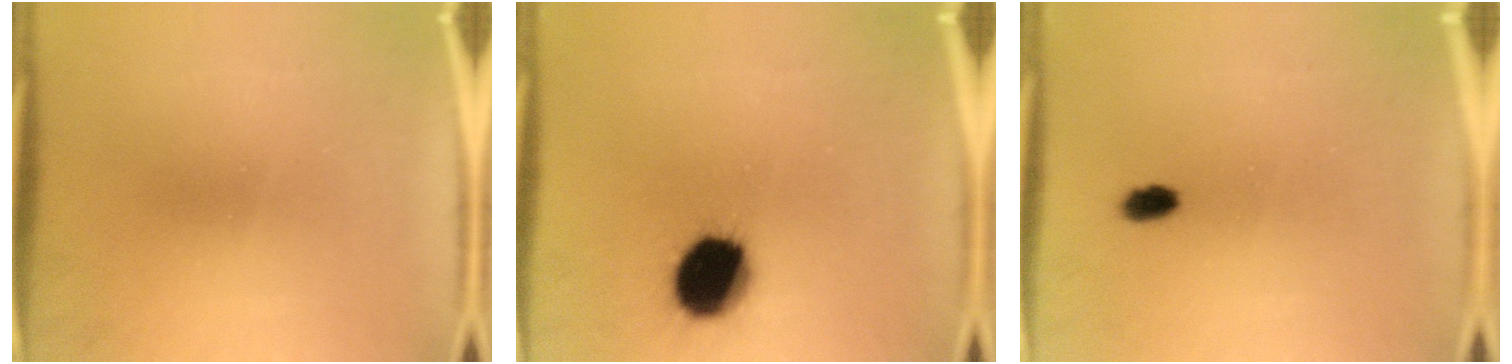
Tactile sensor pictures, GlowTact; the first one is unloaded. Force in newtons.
{"total": 15.8}
{"total": 2.3}